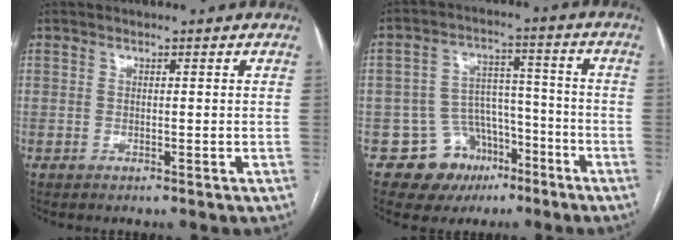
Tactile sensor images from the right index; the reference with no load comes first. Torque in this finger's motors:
{"motor_torque": [-0.26, -0.16, -0.60, -0.21]}